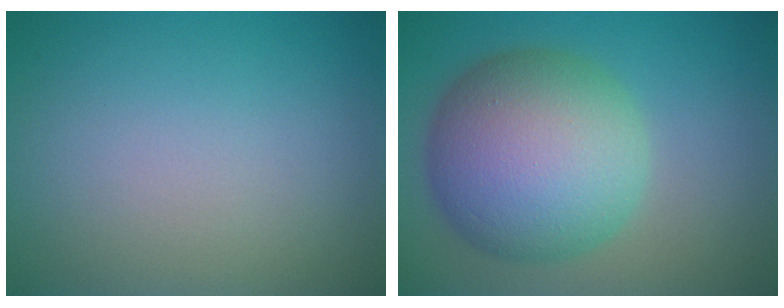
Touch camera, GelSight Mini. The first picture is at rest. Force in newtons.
{"total": 11.2, "press": 11.2, "slide": 0.3}